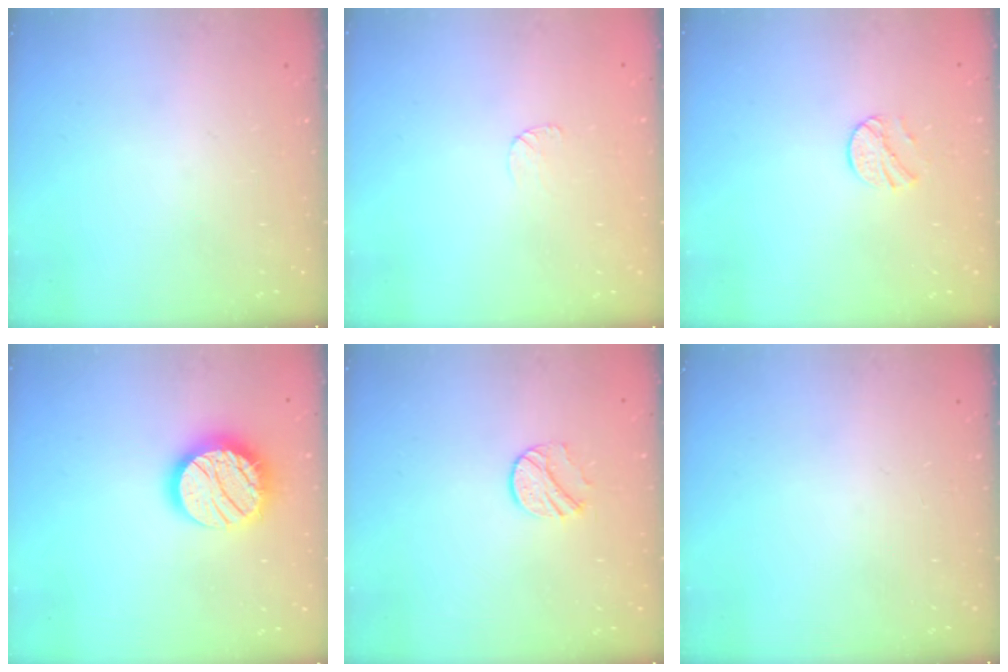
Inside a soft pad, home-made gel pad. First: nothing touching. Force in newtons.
{"total": 3.7, "press": 3.7, "slide": 0.4}
{"total": 7.3, "press": 7.3, "slide": 0.5}
{"total": 16.6, "press": 16.6, "slide": 1.1}
{"total": 8.3, "press": 8.3, "slide": 0.8}
{"total": 0.0}